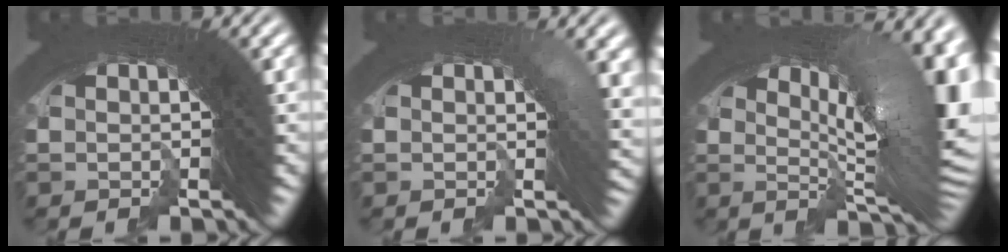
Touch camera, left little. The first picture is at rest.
{"total": 2.8, "force": [0.4, 1.0, 2.6], "torque": [-0.015, 0.009, -0.001]}
{"total": 12.5, "force": [1.3, 5.2, 11.3], "torque": [-0.129, 0.019, 0.006]}